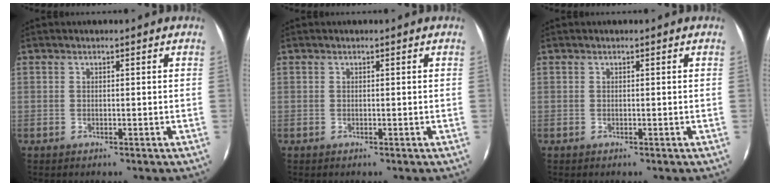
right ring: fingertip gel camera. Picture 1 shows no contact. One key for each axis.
{"total": 0.0}
{"total": 0.0}